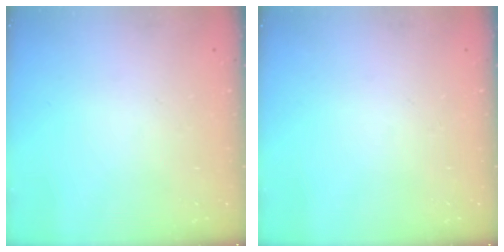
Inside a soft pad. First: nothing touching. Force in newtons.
{"total": 0.0}